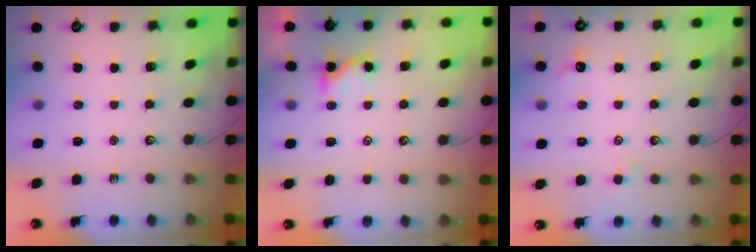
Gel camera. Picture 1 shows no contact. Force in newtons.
{"total": 2.4, "press": 2.4, "slide": 0.1}
{"total": 1.1, "press": 0.9, "slide": 0.7}